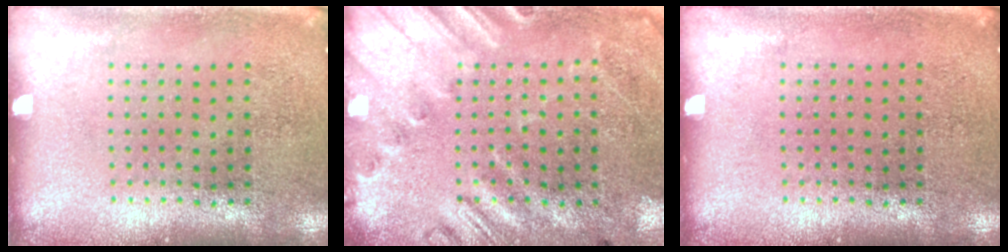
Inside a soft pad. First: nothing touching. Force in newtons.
{"total": 2.7, "press": 1.9, "slide": 1.9}
{"total": 0.0}